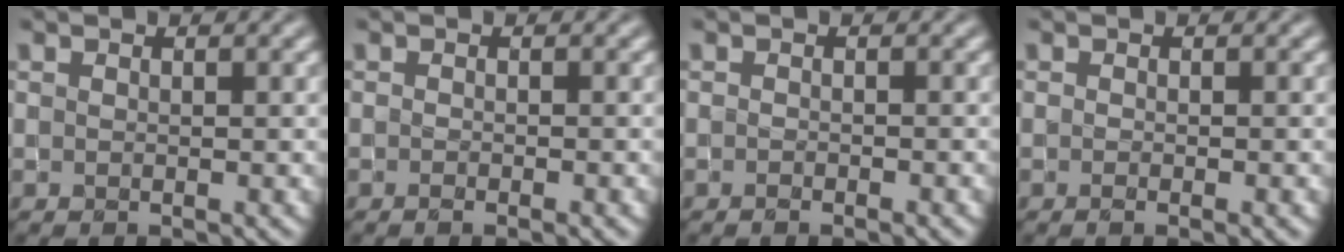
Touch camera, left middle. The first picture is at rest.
{"total": 1.4, "force": [-0.8, 0.3, 1.1], "torque": [-0.015, -0.002, -0.010]}
{"total": 1.2, "force": [-0.8, 0.2, 0.8], "torque": [-0.011, 0.000, -0.011]}
{"total": 1.3, "force": [-0.5, 0.3, 1.1], "torque": [-0.013, -0.006, -0.005]}